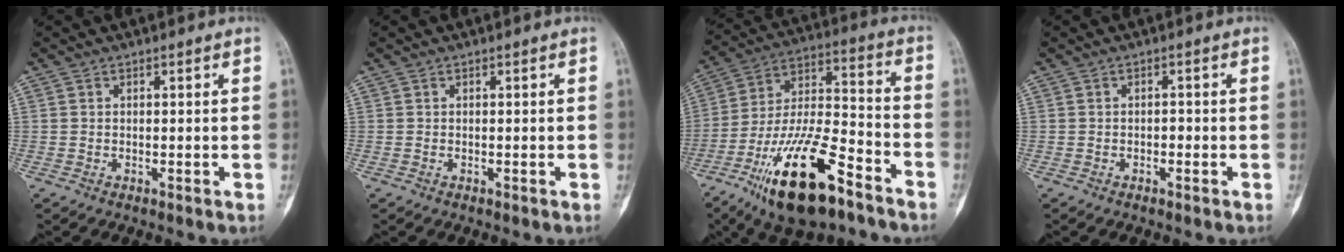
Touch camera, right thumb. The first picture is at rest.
{"total": 0.0}
{"total": 22.0, "force": [-13.0, 7.5, 16.1], "torque": [-0.313, 0.067, -0.230]}
{"total": 1.1, "force": [-0.4, 0.6, 0.7], "torque": [-0.006, 0.005, -0.010]}